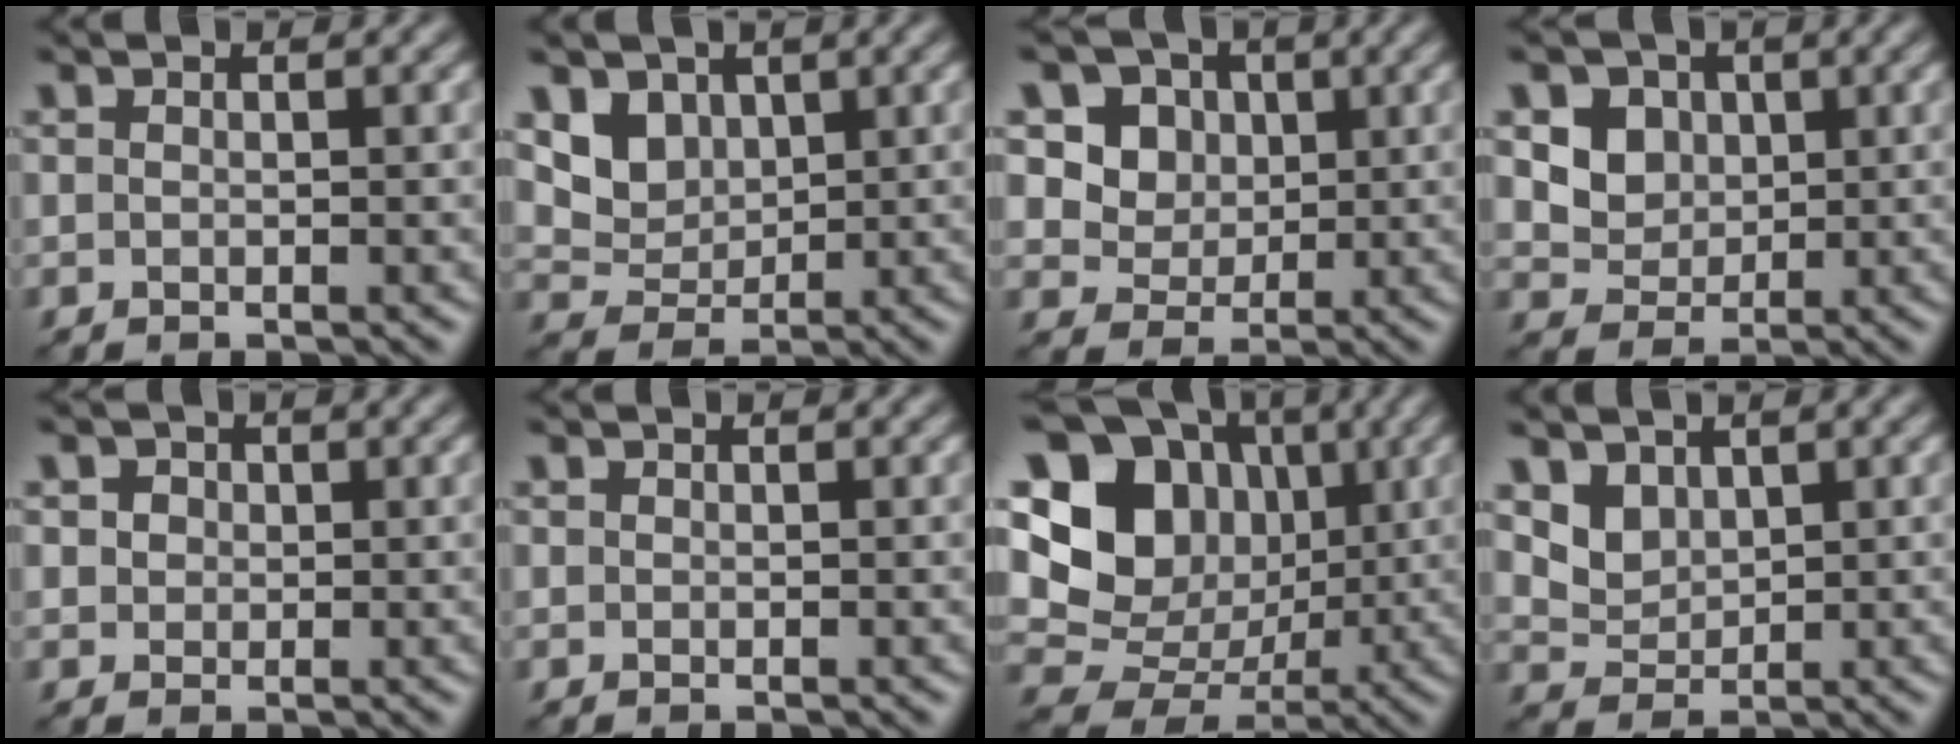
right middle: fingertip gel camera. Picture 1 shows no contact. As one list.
[{"total": 4.7, "force": [2.4, 3.4, 2.1], "torque": [-0.065, -0.018, 0.062]}, {"total": 7.0, "force": [2.9, 5.6, 2.9], "torque": [-0.064, -0.009, 0.048]}, {"total": 4.1, "force": [1.4, 3.5, 1.7], "torque": [-0.047, -0.014, 0.039]}, {"total": 2.6, "force": [1.1, 2.1, 1.1], "torque": [-0.027, 0.006, 0.015]}, {"total": 0.0}, {"total": 18.1, "force": [4.4, 15.6, 8.1], "torque": [-0.195, 0.045, 0.057]}, {"total": 3.2, "force": [2.0, 2.2, 1.3], "torque": [-0.038, -0.017, 0.057]}]